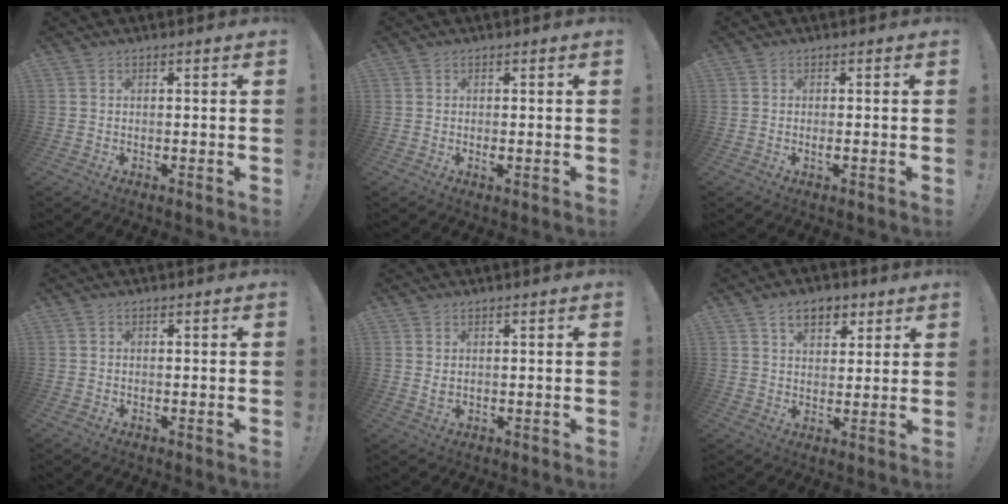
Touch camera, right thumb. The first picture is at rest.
{"total": 0.8, "force": [-0.3, 0.4, 0.7], "torque": [-0.004, -0.003, -0.006]}
{"total": 1.2, "force": [-0.3, -0.1, 1.2], "torque": [-0.012, -0.006, -0.006]}
{"total": 0.0}
{"total": 1.6, "force": [0.7, 0.8, 1.2], "torque": [-0.010, -0.005, 0.010]}
{"total": 8.4, "force": [4.5, 5.5, 4.6], "torque": [-0.060, -0.010, 0.082]}